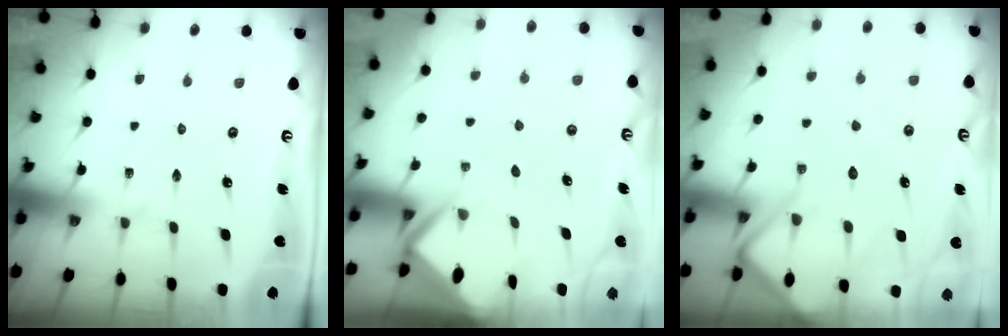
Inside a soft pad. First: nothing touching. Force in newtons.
{"total": 3.3, "press": 3.3, "slide": 0.2}
{"total": 9.3, "press": 9.2, "slide": 1.0}